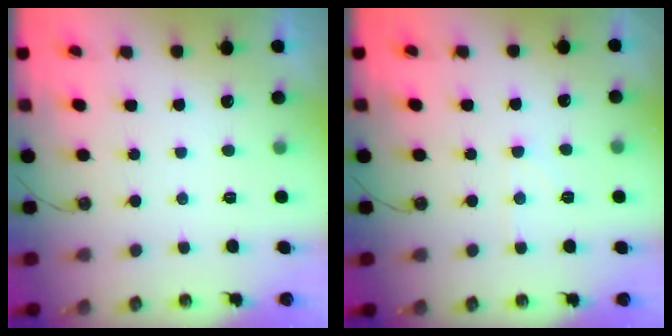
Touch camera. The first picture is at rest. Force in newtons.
{"total": 4.4, "press": 4.3, "slide": 0.6}